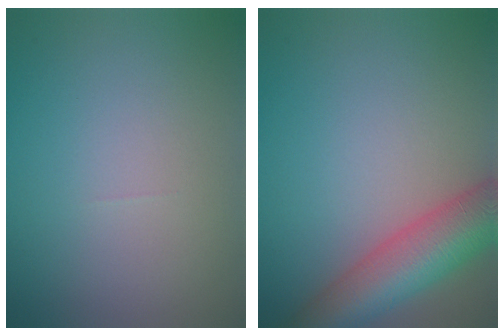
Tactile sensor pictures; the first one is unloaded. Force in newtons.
{"total": 7.9, "press": 7.9, "slide": 0.4}